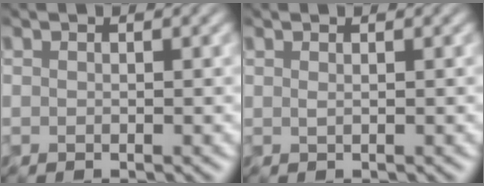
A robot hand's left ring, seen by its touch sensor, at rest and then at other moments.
{"total": 0.6, "force": [0.3, 0.2, 0.5], "torque": [-0.007, 0.001, 0.004]}